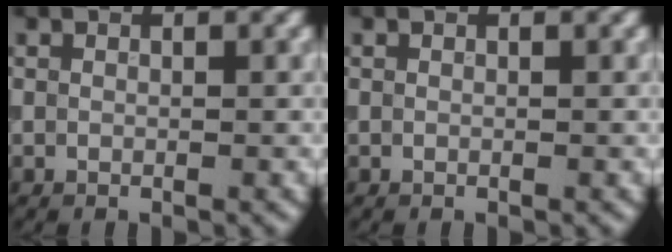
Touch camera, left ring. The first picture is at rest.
{"total": 0.0}